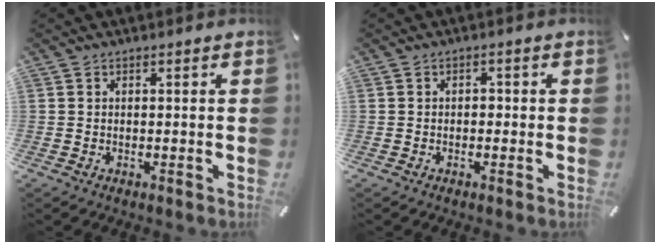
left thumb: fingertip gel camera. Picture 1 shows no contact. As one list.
[{"total": 1.1, "force": [-0.6, 0.8, 0.5], "torque": [-0.012, 0.005, -0.014]}]